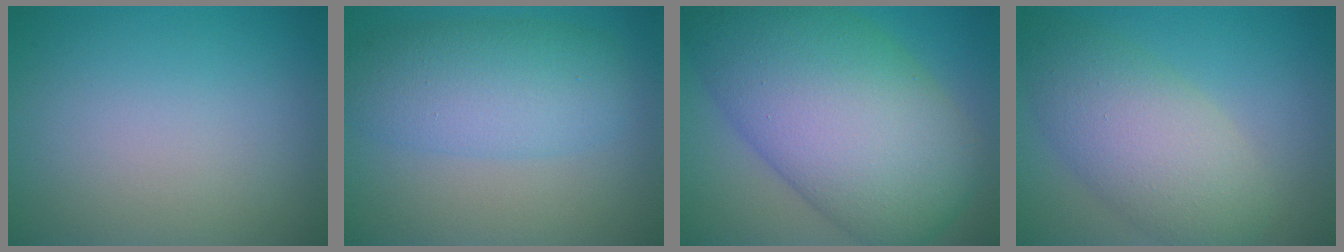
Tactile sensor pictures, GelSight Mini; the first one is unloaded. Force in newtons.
{"total": 5.9, "press": 5.9, "slide": 0.2}
{"total": 15.1, "press": 15.1, "slide": 0.2}
{"total": 6.6, "press": 6.6, "slide": 0.2}